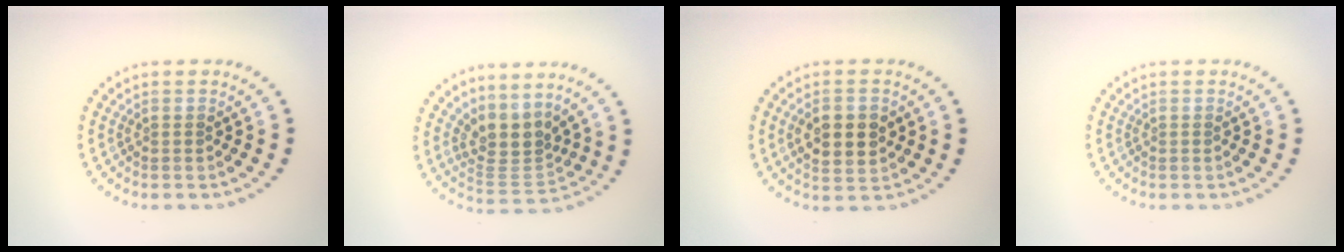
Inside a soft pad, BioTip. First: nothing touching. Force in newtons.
{"total": 3.6, "press": 2.6, "slide": 2.4}
{"total": 4.2, "press": 4.2, "slide": 0.2}
{"total": 0.0}